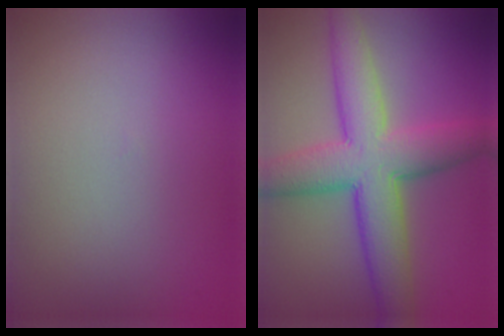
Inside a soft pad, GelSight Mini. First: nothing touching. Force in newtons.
{"total": 8.6, "press": 8.6, "slide": 0.3}